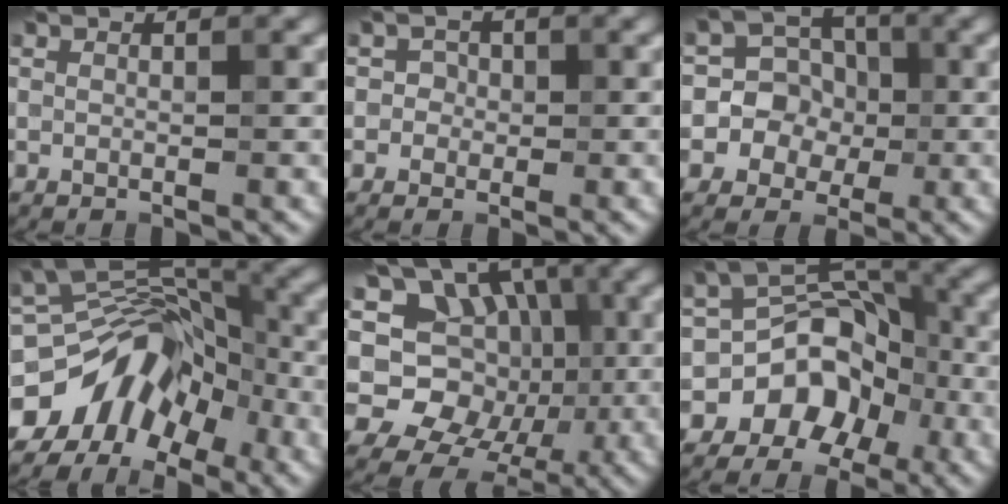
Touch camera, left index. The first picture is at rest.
{"total": 1.5, "force": [-0.3, 1.5, 0.1], "torque": [0.019, 0.009, -0.012]}
{"total": 5.4, "force": [-0.4, 5.3, 0.9], "torque": [0.005, 0.039, -0.033]}
{"total": 11.0, "force": [-6.1, 6.9, 6.1], "torque": [-0.096, 0.012, -0.121]}
{"total": 9.5, "force": [1.1, 8.0, 5.0], "torque": [-0.069, 0.007, 0.006]}
{"total": 6.0, "force": [-2.6, 4.6, 2.9], "torque": [-0.025, 0.017, -0.045]}